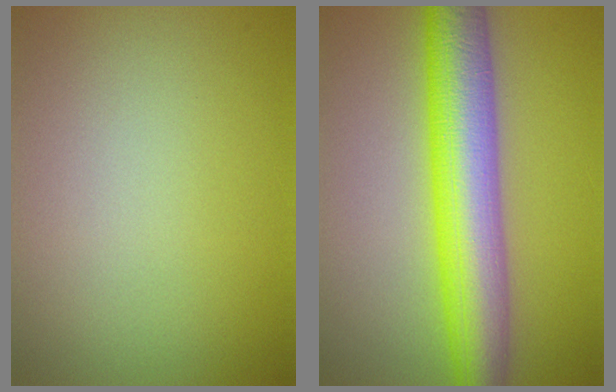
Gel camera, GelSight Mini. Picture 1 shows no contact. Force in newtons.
{"total": 9.3, "press": 9.3, "slide": 0.1}